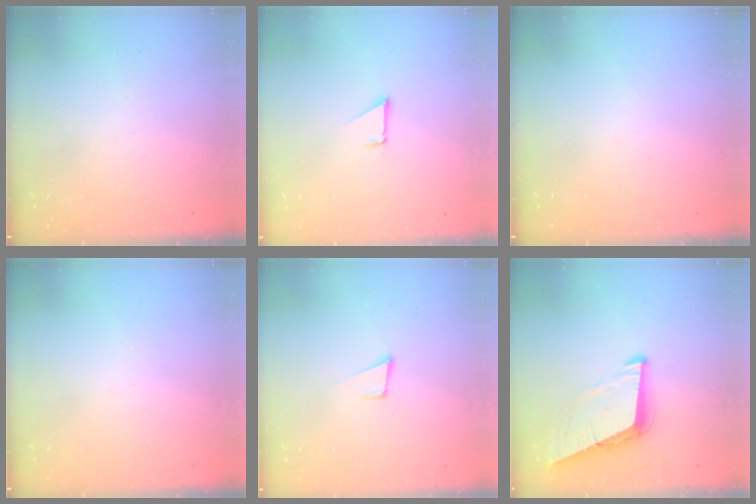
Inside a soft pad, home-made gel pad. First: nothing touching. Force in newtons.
{"total": 1.5, "press": 1.5, "slide": 0.1}
{"total": 0.0}
{"total": 0.0}
{"total": 4.2, "press": 2.8, "slide": 3.1}
{"total": 8.9, "press": 8.2, "slide": 3.5}